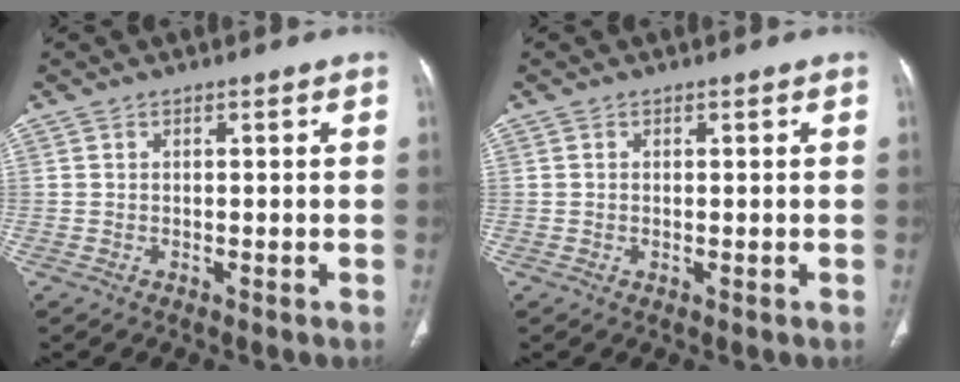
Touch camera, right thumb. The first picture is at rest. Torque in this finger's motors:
{"motor_torque": [-0.22, 0.11, -0.01, 0.42, -0.03]}